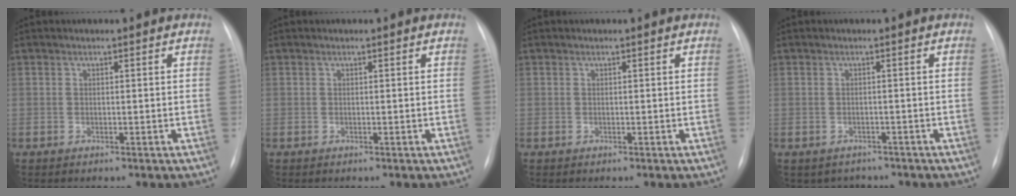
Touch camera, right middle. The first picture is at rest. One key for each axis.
{"total": 0.0}
{"total": 0.0}
{"total": 3.5, "fx": -2.9, "fy": 2.0, "fz": 0.0, "tx": 0.001, "ty": 0.011, "tz": -0.037}